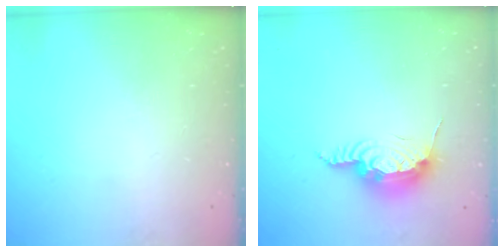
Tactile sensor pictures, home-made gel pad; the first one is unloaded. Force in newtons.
{"total": 15.0, "press": 14.9, "slide": 0.9}